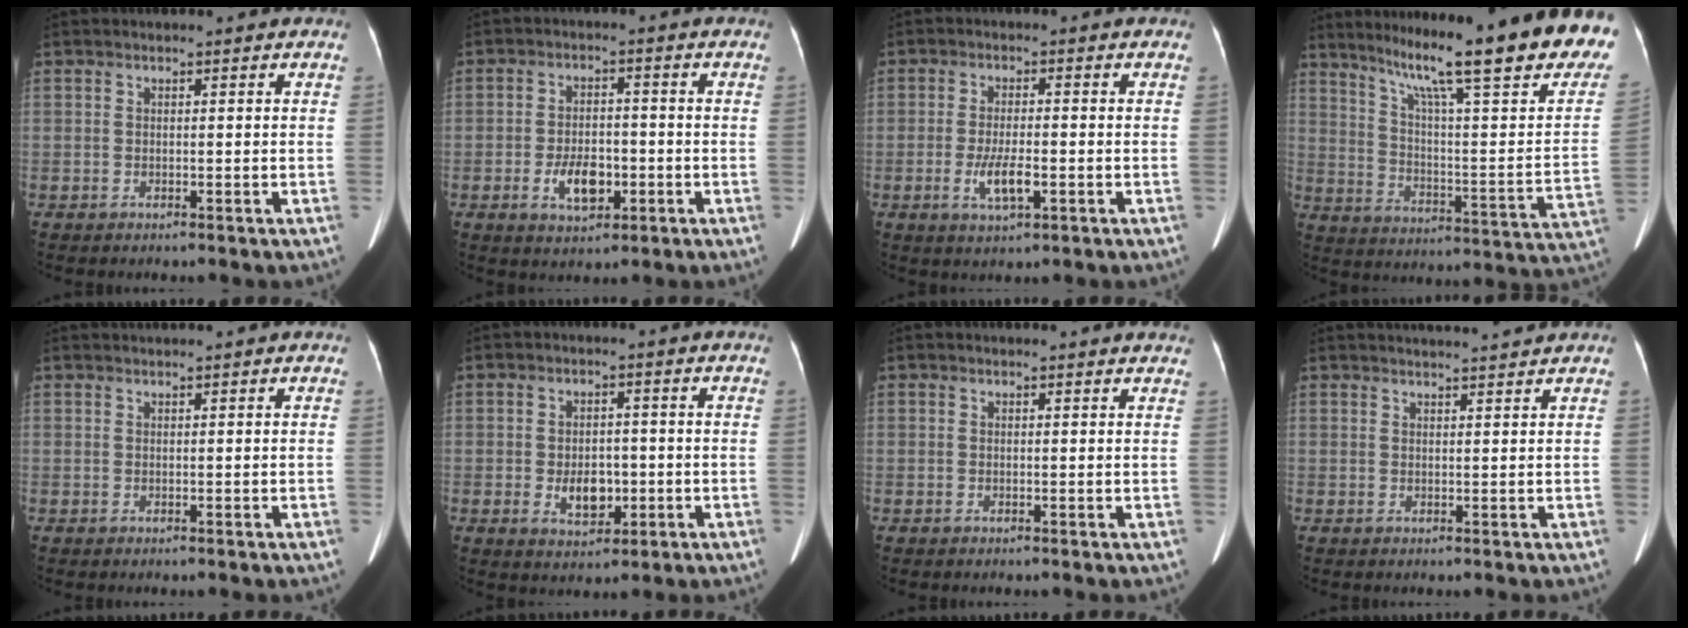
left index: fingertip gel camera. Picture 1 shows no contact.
{"total": 6.0, "force": [-2.1, 3.2, 4.6], "torque": [-0.091, 0.002, -0.028]}
{"total": 4.8, "force": [-1.5, 1.2, 4.4], "torque": [-0.094, -0.005, -0.022]}
{"total": 29.0, "force": [22.5, 1.4, 18.3], "torque": [-0.252, -0.068, 0.297]}
{"total": 1.8, "force": [1.7, -0.4, 0.5], "torque": [-0.003, 0.024, 0.034]}
{"total": 5.0, "force": [-1.1, 3.2, 3.7], "torque": [-0.067, 0.002, -0.006]}
{"total": 2.5, "force": [2.5, 0.0, 0.3], "torque": [-0.013, -0.007, 0.012]}
{"total": 5.9, "force": [5.7, -0.8, 1.5], "torque": [-0.019, 0.014, 0.070]}